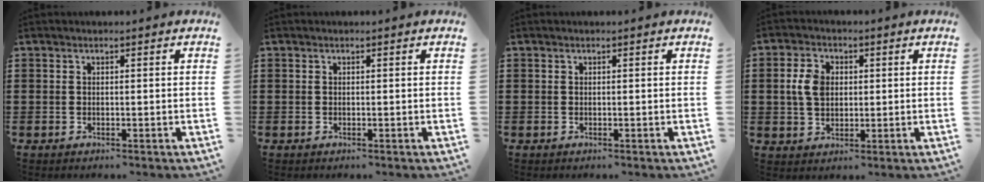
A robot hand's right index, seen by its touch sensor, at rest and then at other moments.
{"total": 0.0}
{"total": 0.0}
{"total": 5.1, "force": [0.5, 3.6, 3.5], "torque": [-0.092, 0.008, 0.003]}